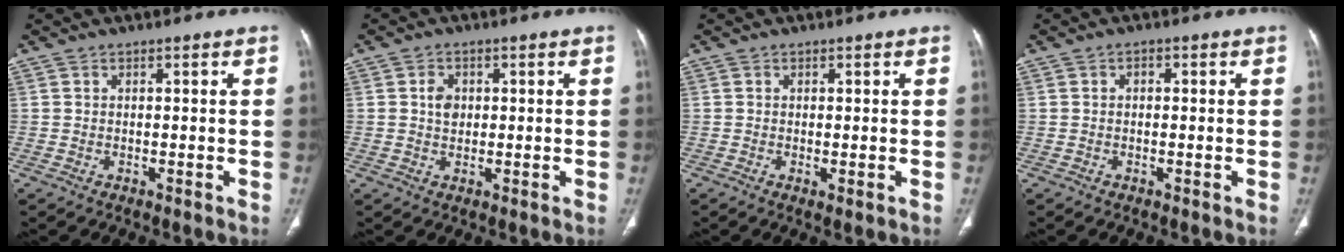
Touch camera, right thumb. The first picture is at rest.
{"total": 3.2, "force": [0.6, 2.4, 2.0], "torque": [-0.026, 0.000, 0.010]}
{"total": 1.0, "force": [-0.2, 0.4, 1.0], "torque": [-0.022, -0.006, -0.002]}
{"total": 1.2, "force": [0.2, 0.7, 0.9], "torque": [-0.016, 0.007, 0.004]}